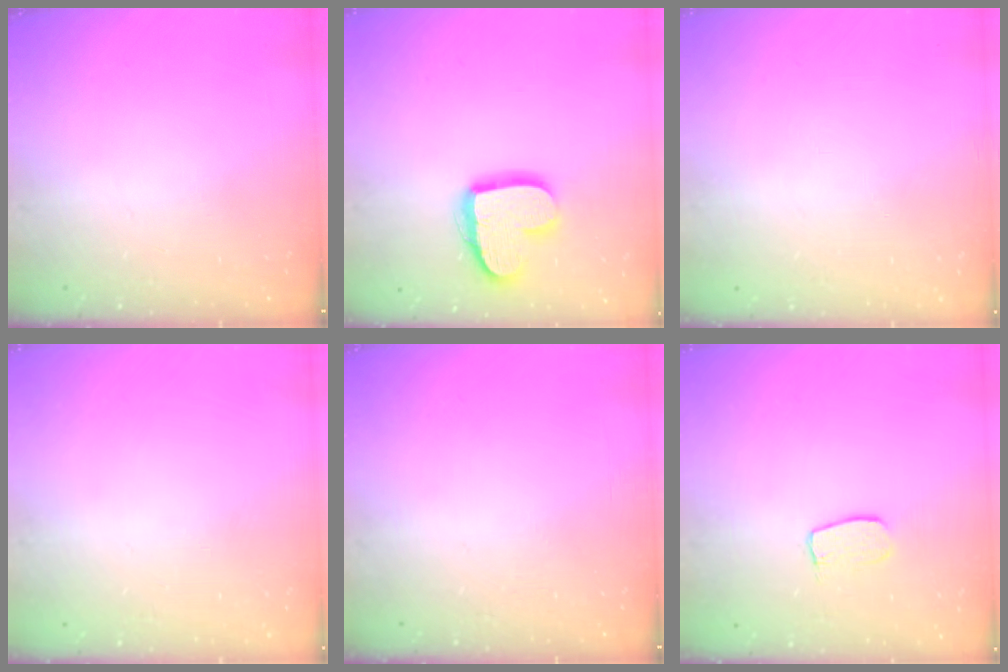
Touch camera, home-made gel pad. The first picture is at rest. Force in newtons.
{"total": 14.9, "press": 14.8, "slide": 1.1}
{"total": 0.0}
{"total": 0.0}
{"total": 0.0}
{"total": 6.8, "press": 6.8, "slide": 0.3}